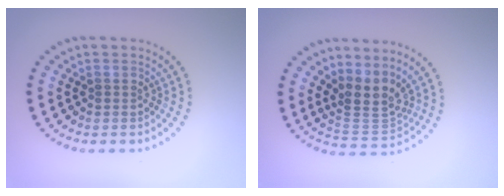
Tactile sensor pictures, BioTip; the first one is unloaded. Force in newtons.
{"total": 3.4, "press": 2.5, "slide": 2.3}